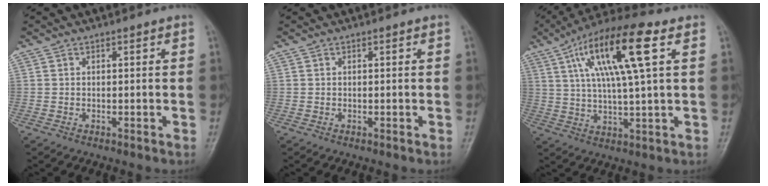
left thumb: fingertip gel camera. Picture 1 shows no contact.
{"total": 0.0}
{"total": 16.6, "force": [5.9, 3.4, 15.1], "torque": [-0.281, 0.009, 0.098]}